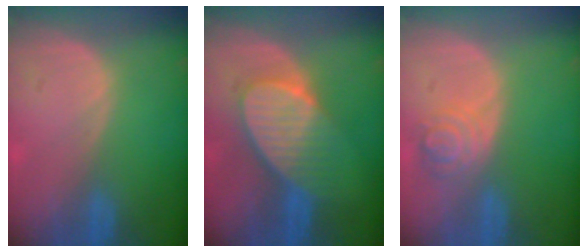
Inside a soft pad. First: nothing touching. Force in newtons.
{"total": 7.8, "press": 7.4, "slide": 2.4}
{"total": 4.2, "press": 4.2, "slide": 0.7}